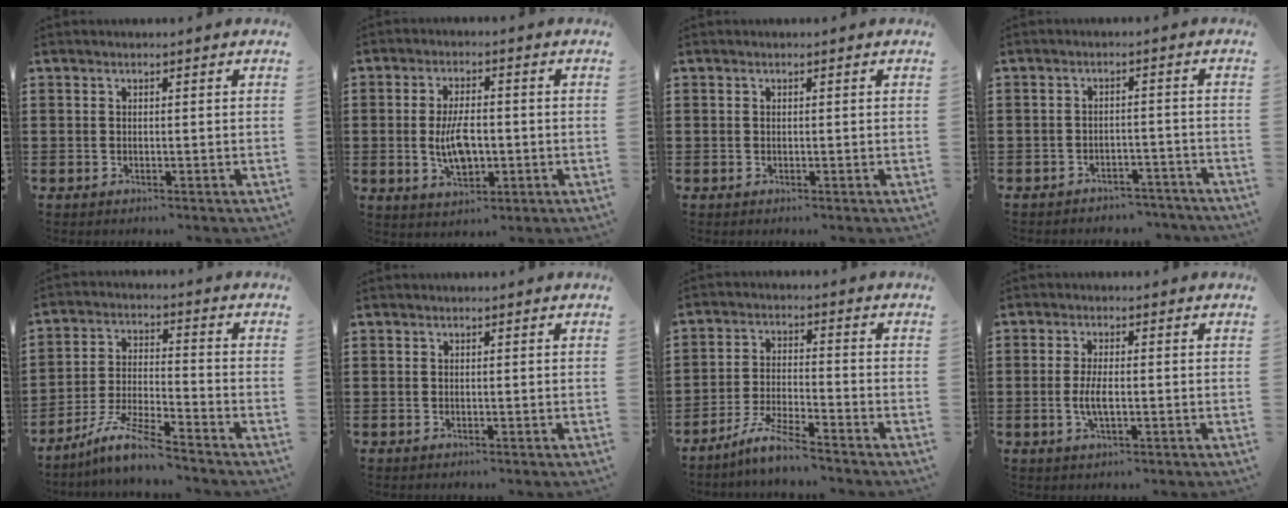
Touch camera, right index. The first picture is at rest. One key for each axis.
{"total": 6.8, "fx": -0.7, "fy": 3.2, "fz": 5.9, "tx": -0.117, "ty": -0.006, "tz": -0.017}
{"total": 0.0}
{"total": 2.8, "fx": -2.7, "fy": 0.5, "fz": 0.2, "tx": -0.010, "ty": 0.000, "tz": -0.057}
{"total": 7.7, "fx": -6.7, "fy": 0.3, "fz": 3.9, "tx": -0.088, "ty": -0.006, "tz": -0.130}
{"total": 0.0}
{"total": 5.5, "fx": -4.9, "fy": -0.1, "fz": 2.5, "tx": -0.063, "ty": -0.012, "tz": -0.098}
{"total": 3.4, "fx": -0.6, "fy": 1.0, "fz": 3.1, "tx": -0.069, "ty": -0.004, "tz": -0.016}